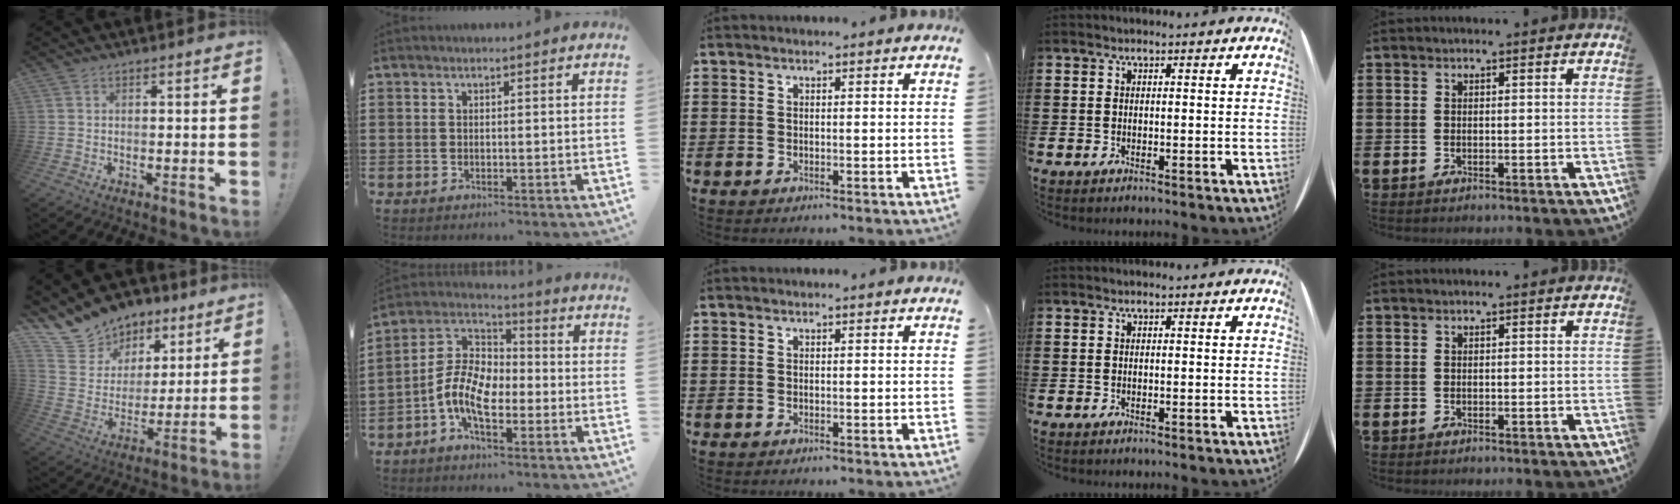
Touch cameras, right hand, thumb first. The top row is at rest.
{"thumb": {"total": 12.6, "force": [9.6, 8.0, 1.5], "torque": [-0.037, -0.080, 0.189]}, "index": {"total": 9.3, "force": [-3.4, 4.8, 7.2], "torque": [-0.183, -0.007, -0.076]}}